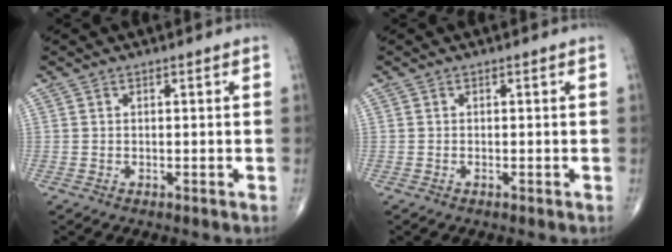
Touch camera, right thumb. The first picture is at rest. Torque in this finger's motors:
{"motor_torque": [-0.20, -0.08, -0.06, 0.16, 0.01]}